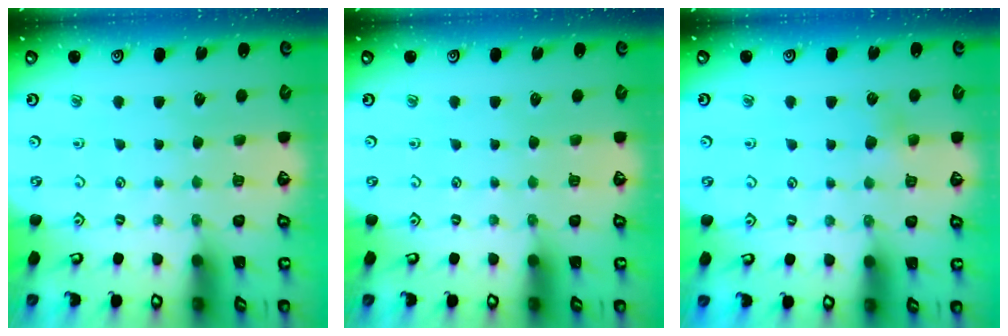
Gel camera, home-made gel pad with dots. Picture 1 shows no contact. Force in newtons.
{"total": 0.0}
{"total": 5.3, "press": 5.2, "slide": 0.6}